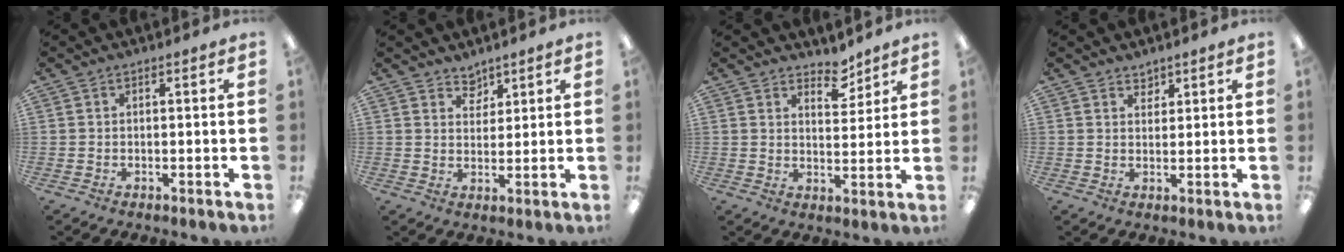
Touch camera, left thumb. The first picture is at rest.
{"total": 4.3, "force": [3.7, 2.2, 0.1], "torque": [0.011, -0.025, 0.066]}
{"total": 6.1, "force": [5.1, 2.7, 1.8], "torque": [-0.011, -0.035, 0.088]}
{"total": 2.6, "force": [2.2, 1.4, 0.1], "torque": [0.011, -0.012, 0.040]}